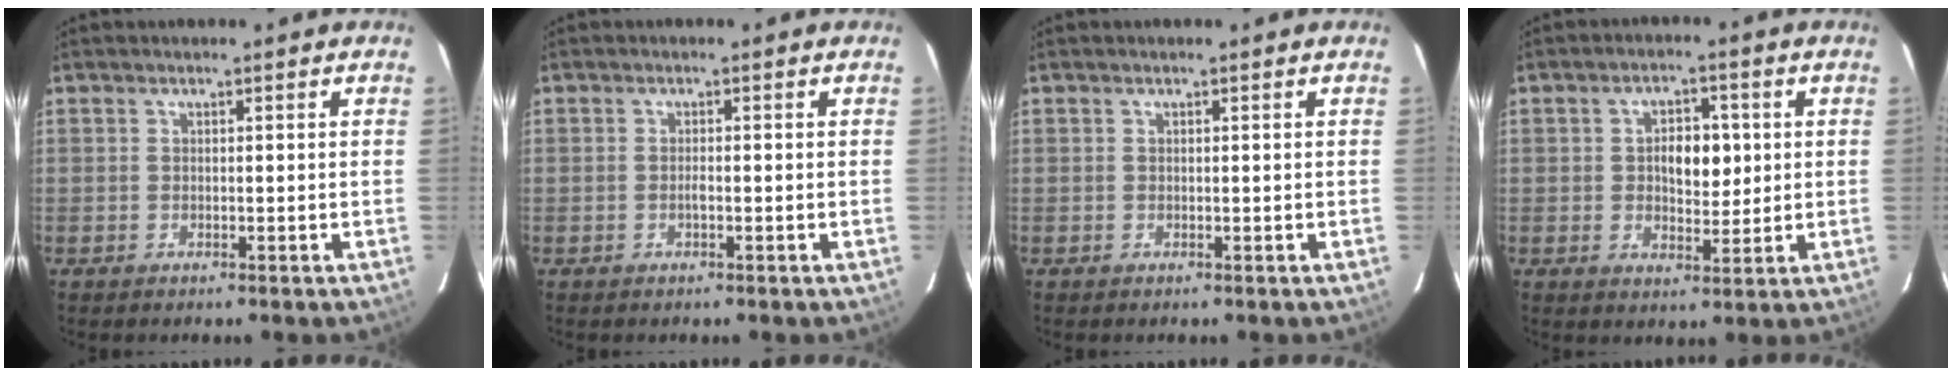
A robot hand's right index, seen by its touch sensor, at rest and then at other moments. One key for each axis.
{"total": 0.8, "fx": -0.3, "fy": 0.1, "fz": 0.8, "tx": -0.017, "ty": 0.001, "tz": -0.006}
{"total": 0.0}
{"total": 6.0, "fx": 0.8, "fy": 3.2, "fz": 5.1, "tx": -0.079, "ty": 0.010, "tz": 0.017}